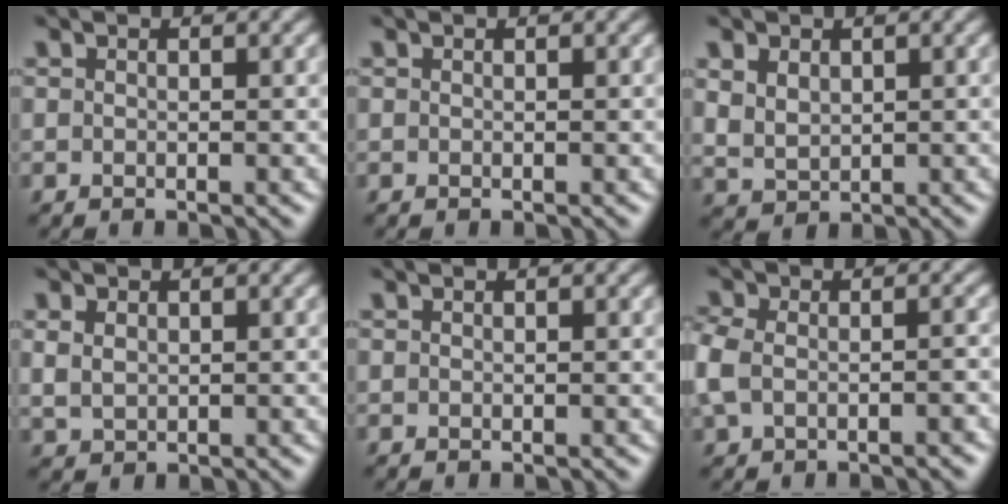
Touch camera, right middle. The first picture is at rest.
{"total": 0.0}
{"total": 2.4, "force": [1.2, 1.8, 1.1], "torque": [-0.032, -0.003, 0.030]}
{"total": 1.5, "force": [0.8, 1.1, 0.7], "torque": [-0.020, 0.001, 0.020]}
{"total": 0.0}
{"total": 4.1, "force": [-1.2, 2.5, 3.1], "torque": [-0.063, 0.000, -0.021]}